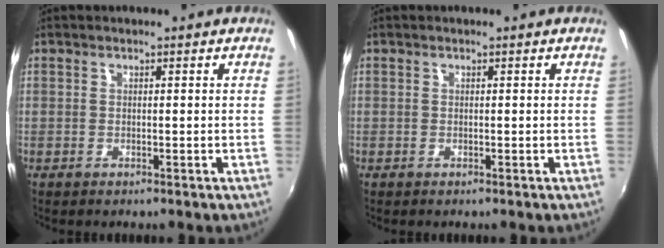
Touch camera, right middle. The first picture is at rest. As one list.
[{"total": 0.0}]